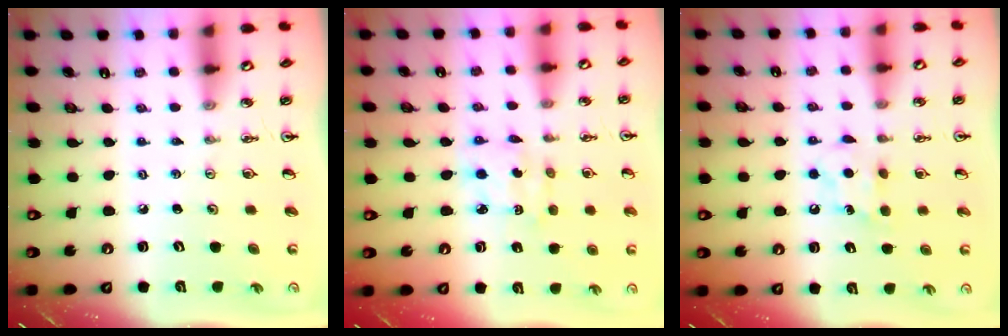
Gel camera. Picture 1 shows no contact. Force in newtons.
{"total": 3.6, "press": 3.6, "slide": 0.1}
{"total": 6.5, "press": 6.3, "slide": 1.4}